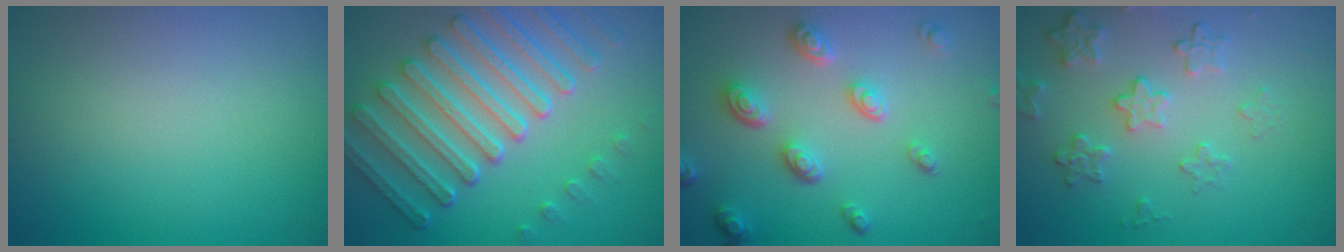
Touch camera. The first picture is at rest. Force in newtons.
{"total": 8.3, "press": 6.3, "slide": 5.4}
{"total": 4.5, "press": 3.6, "slide": 2.8}
{"total": 3.0, "press": 2.9, "slide": 0.9}